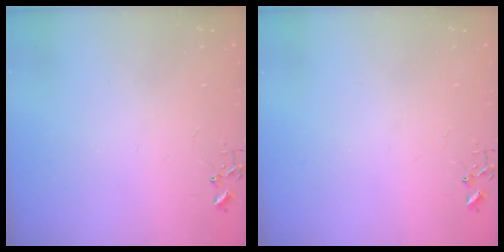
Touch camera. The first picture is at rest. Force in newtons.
{"total": 0.0}